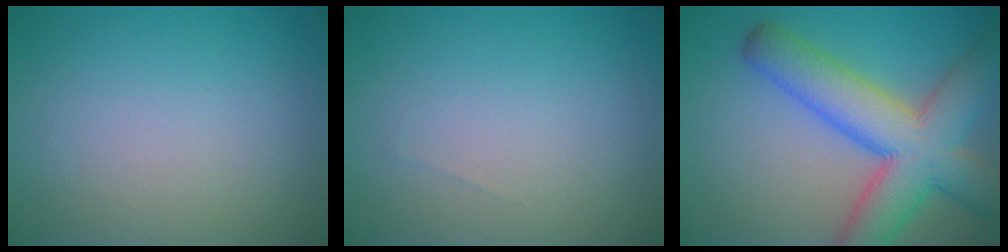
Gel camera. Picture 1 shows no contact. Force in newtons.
{"total": 0.0}
{"total": 10.1, "press": 10.1, "slide": 0.5}